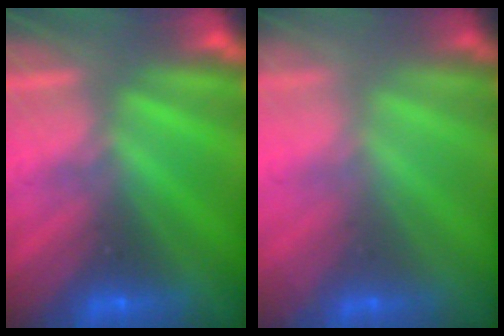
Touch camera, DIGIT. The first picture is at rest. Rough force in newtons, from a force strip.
{"total": 1.5}